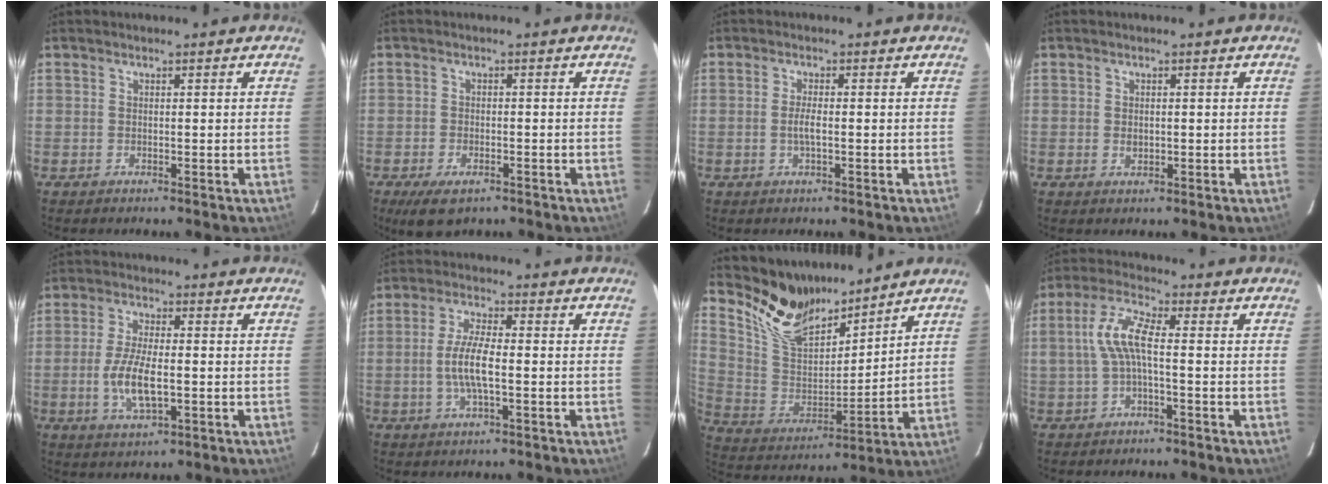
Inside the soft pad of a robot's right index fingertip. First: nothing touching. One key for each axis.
{"total": 5.8, "fx": -3.7, "fy": 2.9, "fz": 3.4, "tx": -0.079, "ty": -0.017, "tz": -0.061}
{"total": 1.6, "fx": -0.2, "fy": 0.2, "fz": 1.6, "tx": -0.031, "ty": -0.001, "tz": -0.004}
{"total": 1.6, "fx": 0.0, "fy": 1.1, "fz": 1.1, "tx": -0.017, "ty": 0.001, "tz": 0.002}
{"total": 8.7, "fx": -1.6, "fy": 3.1, "fz": 7.9, "tx": -0.162, "ty": -0.006, "tz": -0.029}
{"total": 6.9, "fx": -1.0, "fy": 1.7, "fz": 6.7, "tx": -0.133, "ty": 0.002, "tz": -0.020}
{"total": 13.5, "fx": 11.7, "fy": 4.4, "fz": 5.2, "tx": -0.123, "ty": -0.010, "tz": 0.232}
{"total": 6.8, "fx": -0.5, "fy": 1.8, "fz": 6.5, "tx": -0.139, "ty": 0.013, "tz": -0.007}